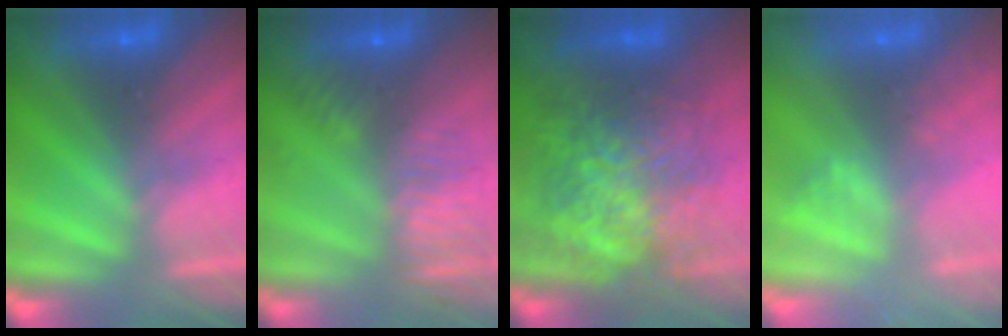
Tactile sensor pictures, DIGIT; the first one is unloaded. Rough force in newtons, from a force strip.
{"total": 6.6}
{"total": 7.6}
{"total": 2.1}